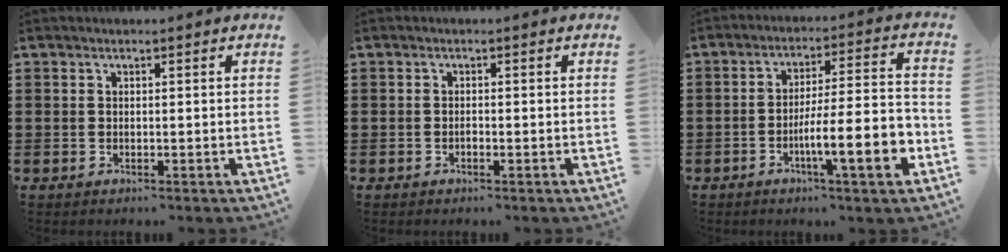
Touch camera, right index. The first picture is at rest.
{"total": 0.7, "force": [-0.4, 0.1, 0.5], "torque": [-0.011, -0.004, -0.007]}
{"total": 10.6, "force": [-4.1, 1.4, 9.7], "torque": [-0.144, -0.008, -0.074]}